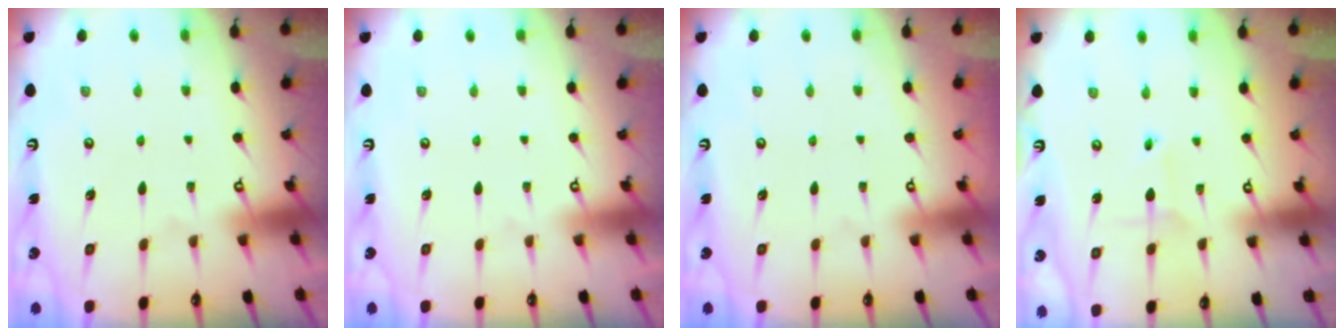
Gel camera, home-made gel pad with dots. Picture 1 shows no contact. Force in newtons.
{"total": 0.0}
{"total": 0.0}
{"total": 2.0, "press": 2.0, "slide": 0.3}